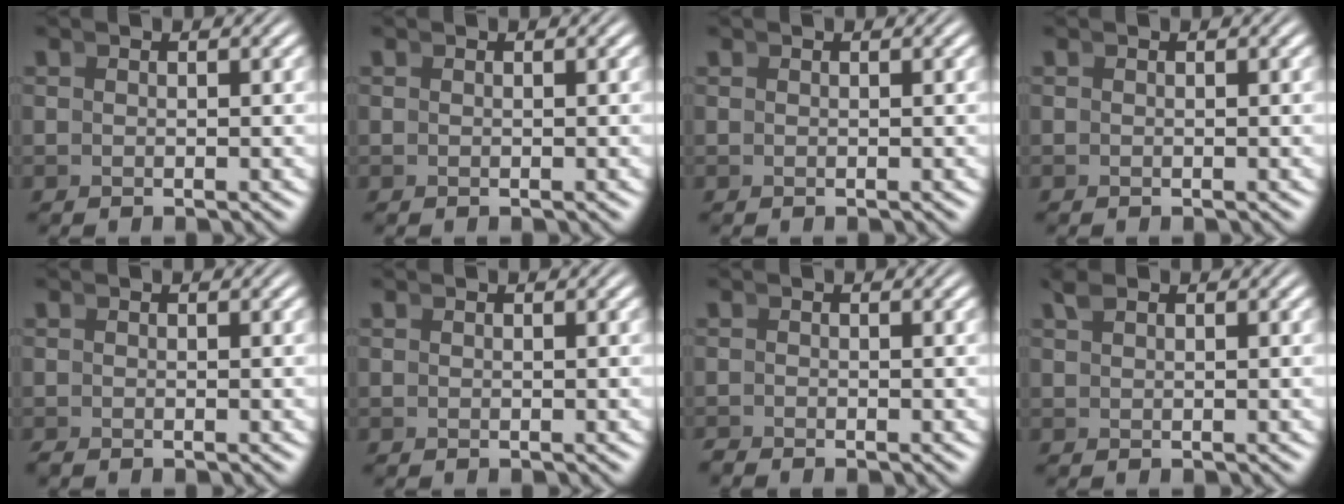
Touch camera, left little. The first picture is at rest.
{"total": 0.0}
{"total": 0.0}
{"total": 0.0}
{"total": 0.6, "force": [-0.6, -0.2, 0.0], "torque": [0.005, -0.007, -0.008]}
{"total": 0.0}
{"total": 1.1, "force": [-0.9, -0.5, -0.1], "torque": [0.013, -0.005, -0.016]}
{"total": 0.9, "force": [0.8, -0.5, 0.2], "torque": [0.000, 0.003, 0.020]}